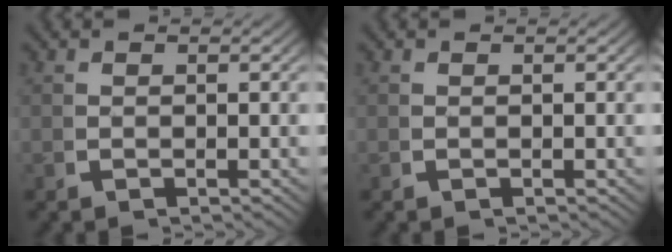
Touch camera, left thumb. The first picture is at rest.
{"total": 0.0}